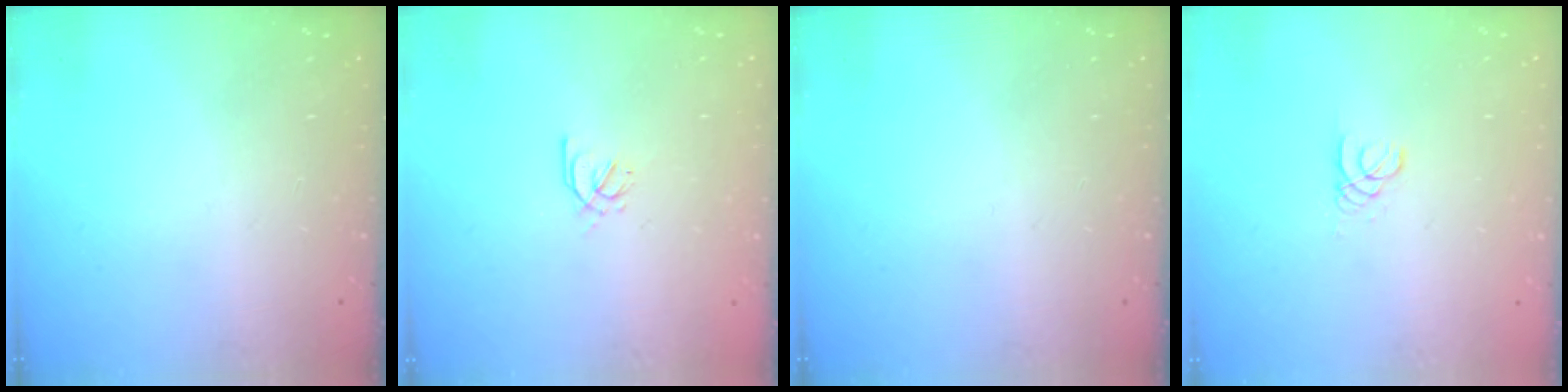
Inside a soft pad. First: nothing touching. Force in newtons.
{"total": 2.6, "press": 2.5, "slide": 0.7}
{"total": 0.0}
{"total": 1.8, "press": 1.8, "slide": 0.2}